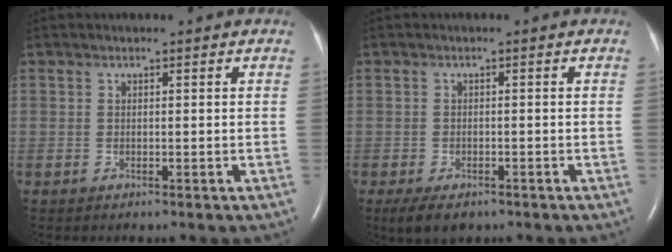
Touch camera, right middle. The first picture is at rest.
{"total": 4.4, "force": [-3.1, 2.1, 2.4], "torque": [-0.045, -0.008, -0.045]}